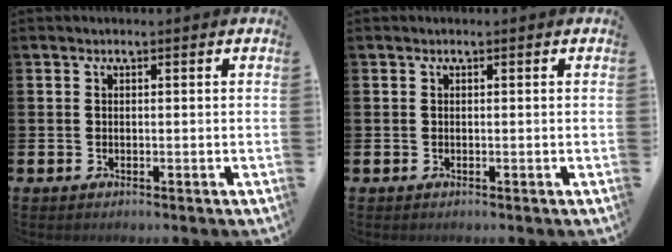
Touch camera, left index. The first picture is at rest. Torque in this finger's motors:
{"motor_torque": [0.07, -0.03, 0.04, 0.02]}